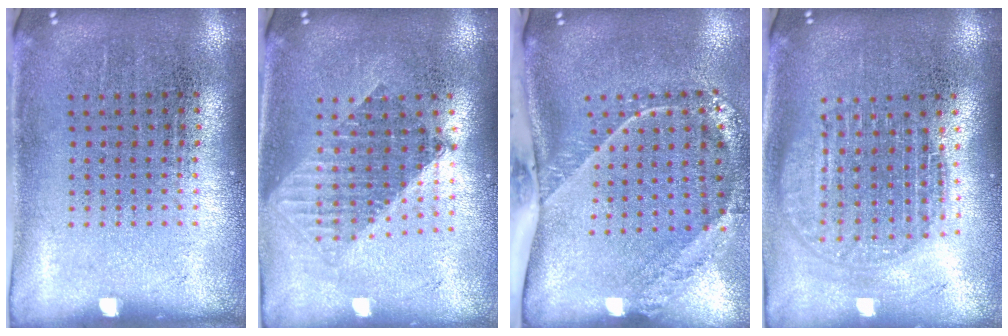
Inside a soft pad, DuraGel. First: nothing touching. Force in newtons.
{"total": 1.6, "press": 1.3, "slide": 1.0}
{"total": 2.7, "press": 1.8, "slide": 2.0}
{"total": 1.8, "press": 1.6, "slide": 0.9}